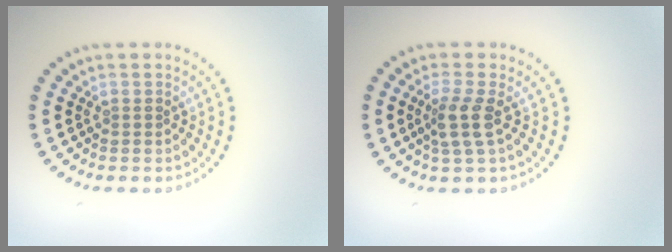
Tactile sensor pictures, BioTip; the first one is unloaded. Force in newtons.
{"total": 2.5, "press": 2.0, "slide": 1.5}